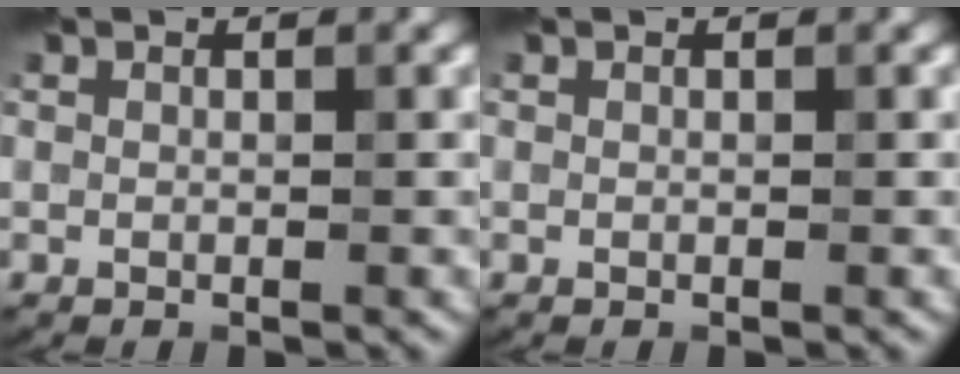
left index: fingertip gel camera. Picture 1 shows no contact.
{"total": 0.0}